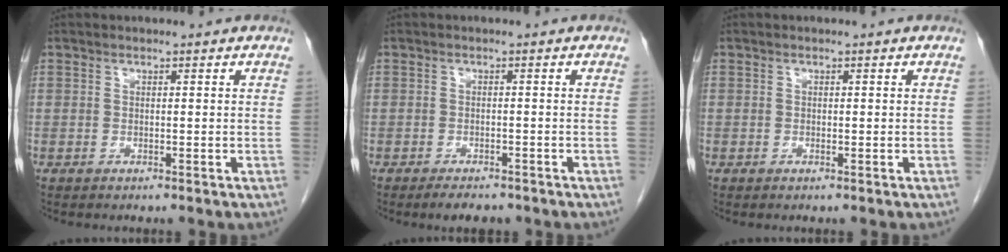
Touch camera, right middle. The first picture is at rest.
{"total": 3.0, "force": [-2.4, 1.1, 1.4], "torque": [-0.023, -0.003, -0.033]}
{"total": 0.0}